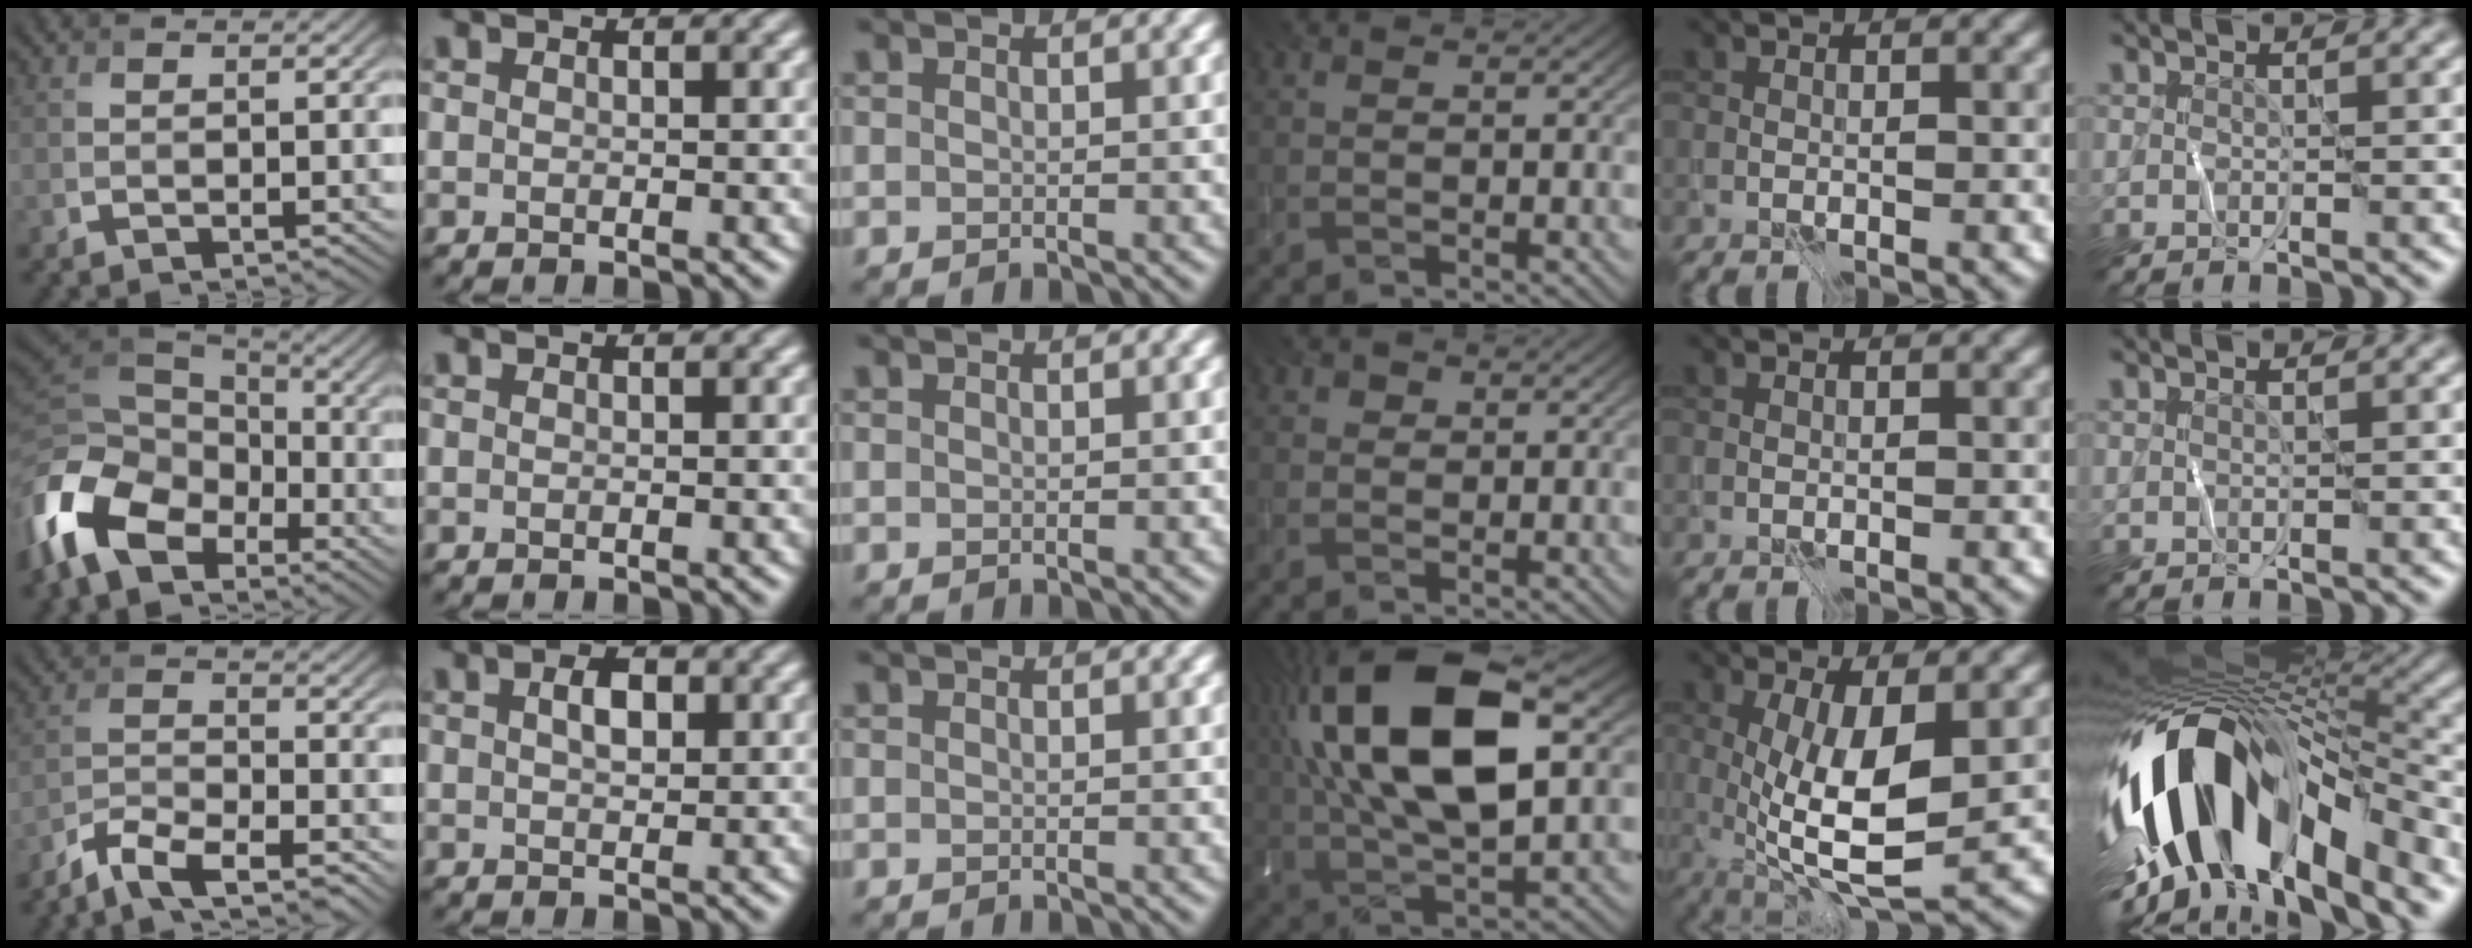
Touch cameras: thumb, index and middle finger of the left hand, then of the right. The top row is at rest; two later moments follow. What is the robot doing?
{"motion": "wipe", "object": "whiteboard"}